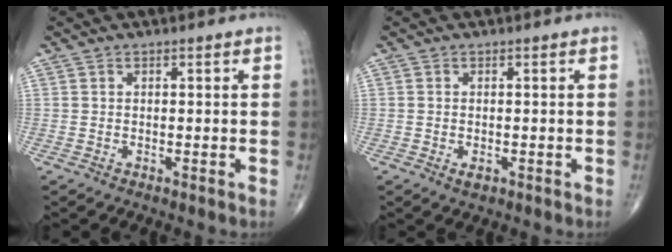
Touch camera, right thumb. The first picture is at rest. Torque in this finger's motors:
{"motor_torque": [-0.21, 0.03, -0.32, -0.28, 0.00]}